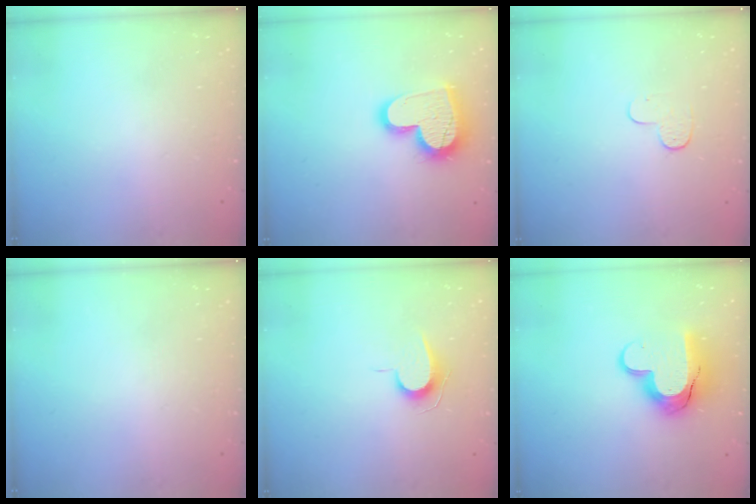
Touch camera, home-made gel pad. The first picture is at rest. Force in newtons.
{"total": 16.6, "press": 16.5, "slide": 1.6}
{"total": 3.9, "press": 3.8, "slide": 0.4}
{"total": 0.0}
{"total": 7.0, "press": 7.0, "slide": 0.7}
{"total": 14.0, "press": 13.9, "slide": 0.7}